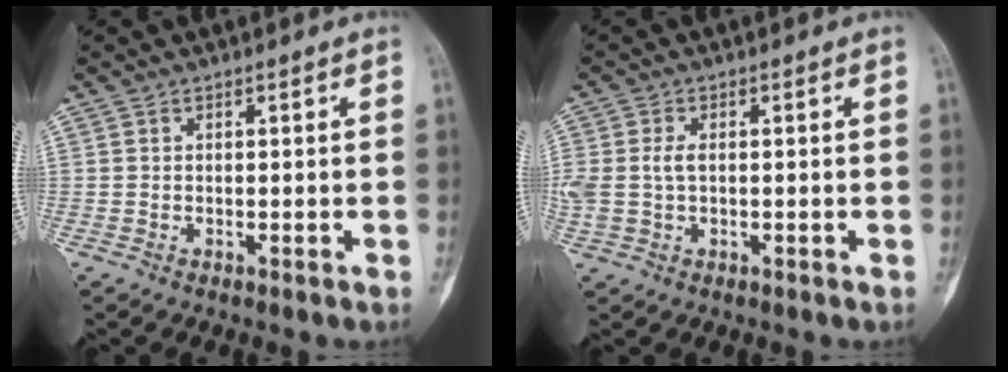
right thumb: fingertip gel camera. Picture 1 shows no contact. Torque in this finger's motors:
{"motor_torque": [0.03, 0.03, 0.46, 0.06, 0.02]}